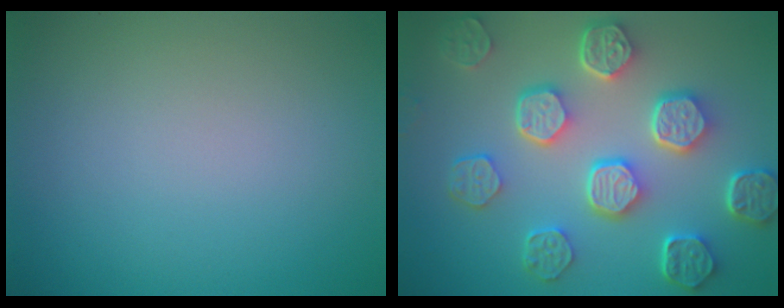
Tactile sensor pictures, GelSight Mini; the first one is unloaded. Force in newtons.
{"total": 7.5, "press": 5.8, "slide": 4.8}